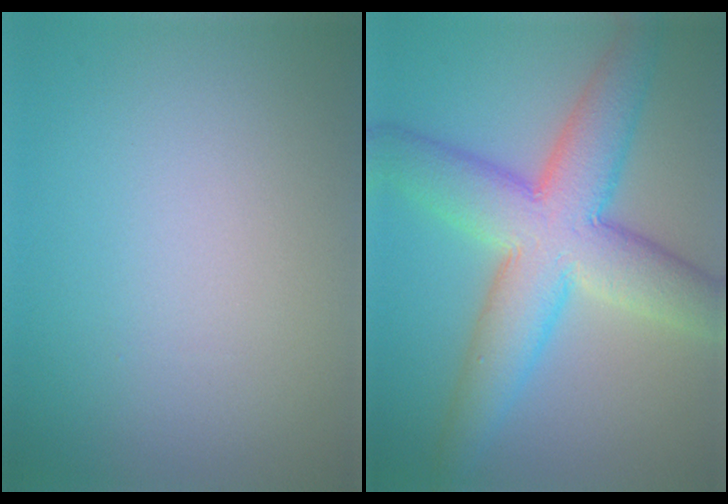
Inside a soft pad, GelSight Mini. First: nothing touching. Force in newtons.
{"total": 9.7, "press": 9.7, "slide": 0.3}